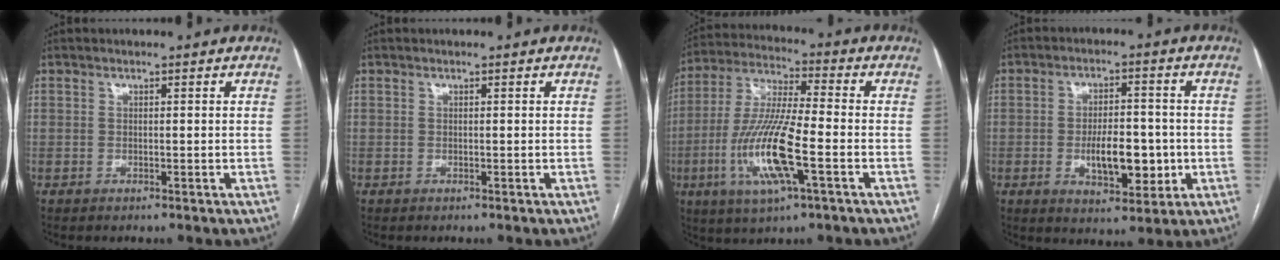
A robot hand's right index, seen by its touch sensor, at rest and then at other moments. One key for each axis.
{"total": 0.0}
{"total": 14.6, "fx": -4.4, "fy": 1.8, "fz": 13.8, "tx": -0.288, "ty": -0.012, "tz": -0.083}
{"total": 8.8, "fx": -1.7, "fy": 3.7, "fz": 7.8, "tx": -0.128, "ty": 0.003, "tz": -0.020}